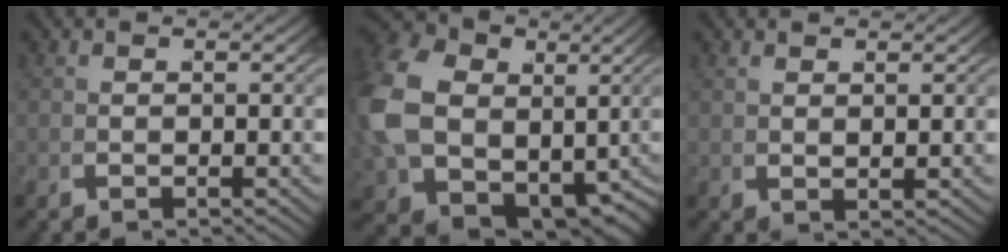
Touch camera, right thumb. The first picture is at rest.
{"total": 15.9, "force": [-0.6, 12.6, 9.7], "torque": [-0.251, -0.077, 0.027]}
{"total": 1.3, "force": [1.2, -0.4, 0.3], "torque": [-0.009, -0.005, 0.033]}